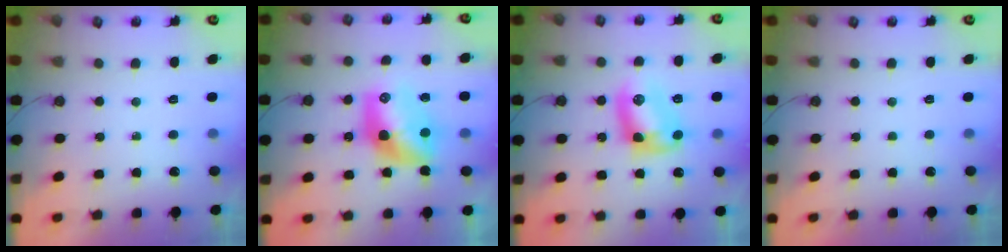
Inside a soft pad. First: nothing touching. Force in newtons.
{"total": 13.1, "press": 13.1, "slide": 1.0}
{"total": 10.9, "press": 10.2, "slide": 3.9}
{"total": 0.0}